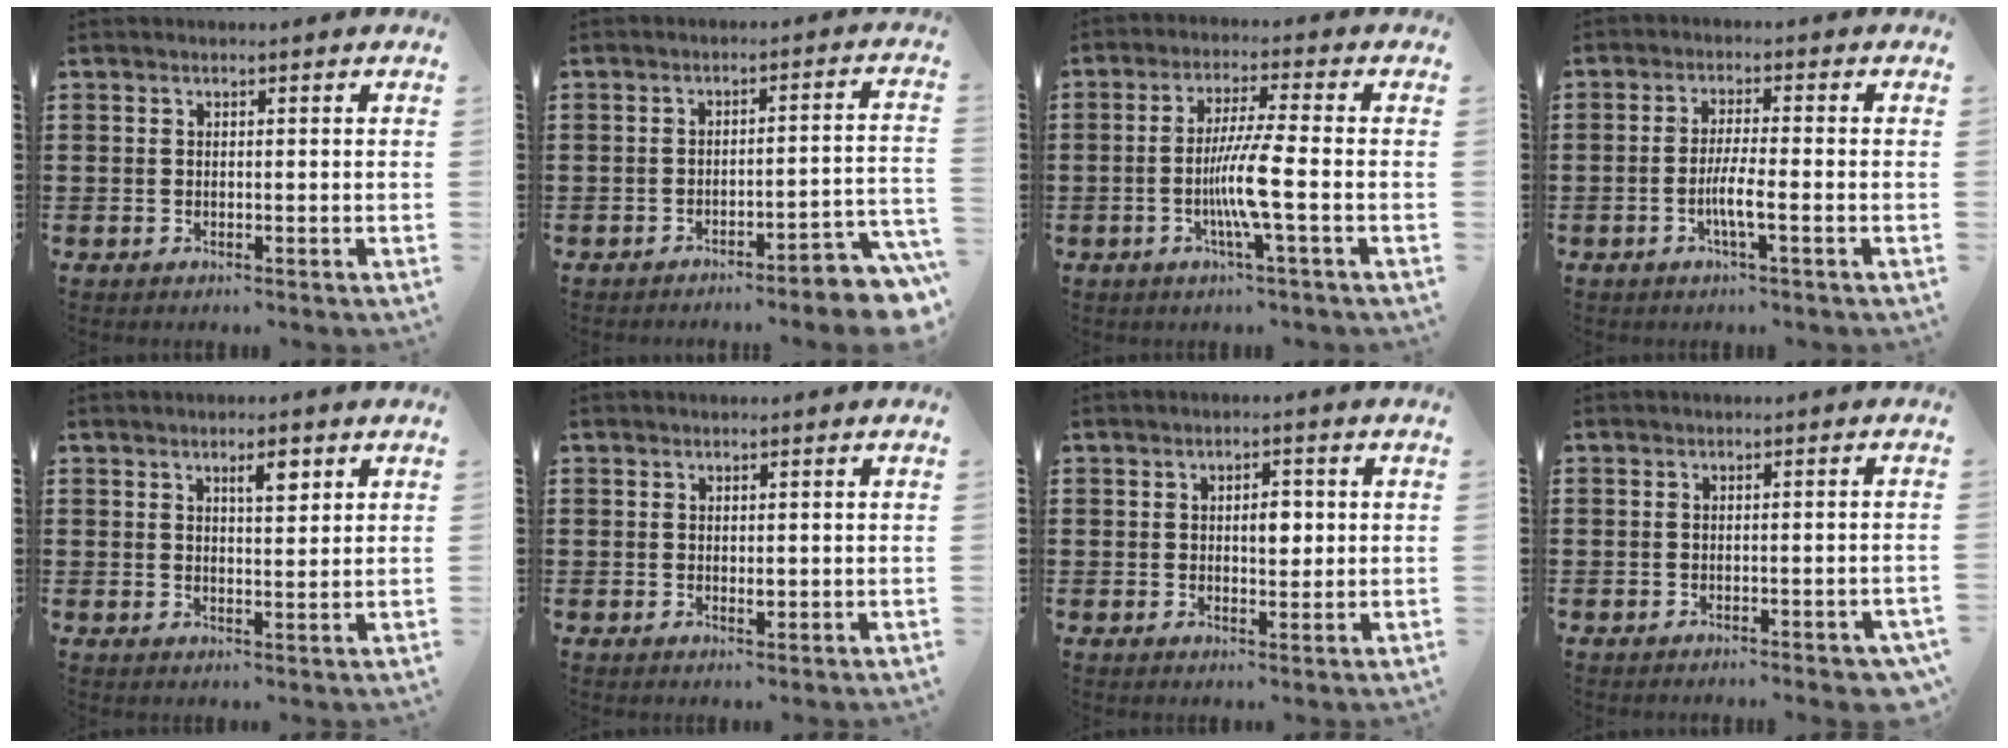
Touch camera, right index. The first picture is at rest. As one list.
[{"total": 4.2, "force": [-3.7, 0.0, 1.9], "torque": [-0.035, -0.013, -0.076]}, {"total": 7.3, "force": [-1.9, -0.4, 7.0], "torque": [-0.141, -0.020, -0.042]}, {"total": 4.2, "force": [-1.6, 0.2, 3.9], "torque": [-0.083, -0.009, -0.034]}, {"total": 3.3, "force": [1.8, 0.7, 2.6], "torque": [-0.039, -0.001, 0.026]}, {"total": 1.1, "force": [0.1, 0.6, 1.0], "torque": [-0.017, 0.002, 0.001]}, {"total": 3.5, "force": [0.4, 1.9, 2.9], "torque": [-0.043, 0.003, 0.001]}, {"total": 1.6, "force": [-1.3, 0.1, 0.9], "torque": [-0.016, 0.001, -0.024]}]